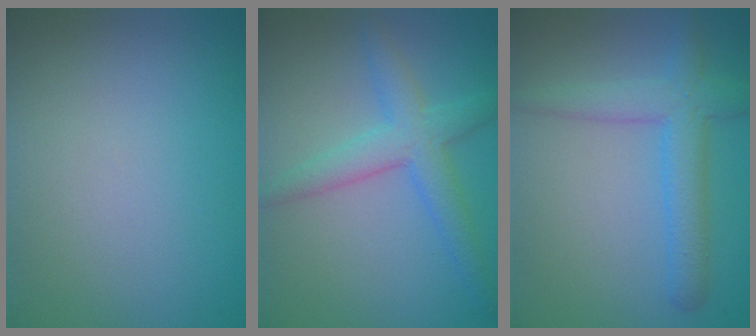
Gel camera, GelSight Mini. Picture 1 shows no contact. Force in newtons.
{"total": 4.1, "press": 4.1, "slide": 0.1}
{"total": 4.0, "press": 4.0, "slide": 0.2}